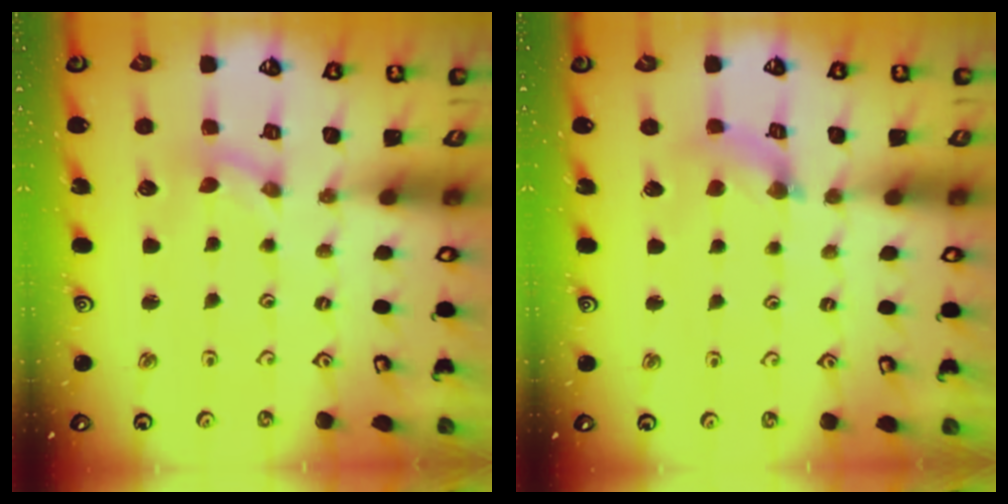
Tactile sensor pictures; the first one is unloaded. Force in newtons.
{"total": 2.9, "press": 2.9, "slide": 0.3}